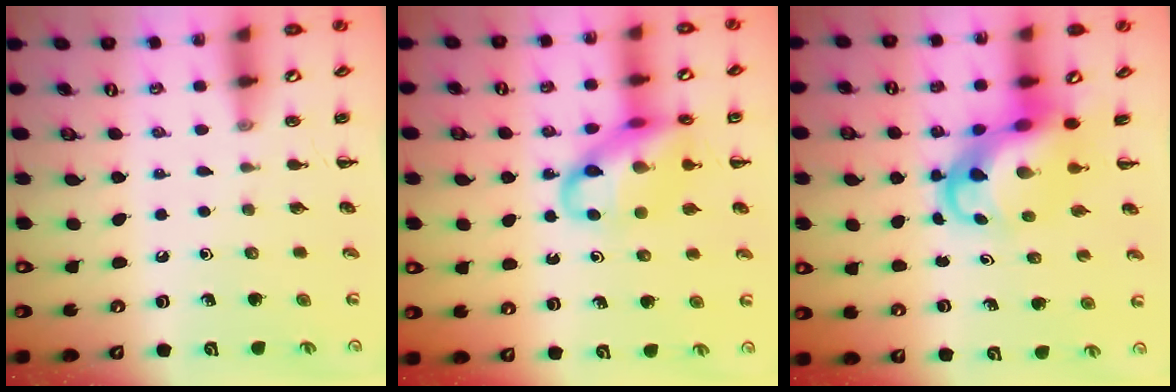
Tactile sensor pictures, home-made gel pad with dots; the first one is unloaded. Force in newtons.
{"total": 15.7, "press": 15.5, "slide": 2.6}
{"total": 6.6, "press": 6.3, "slide": 2.2}